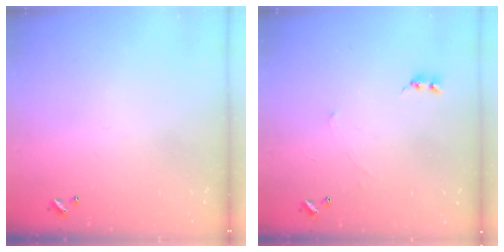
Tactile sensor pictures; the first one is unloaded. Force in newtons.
{"total": 0.9, "press": 0.8, "slide": 0.3}